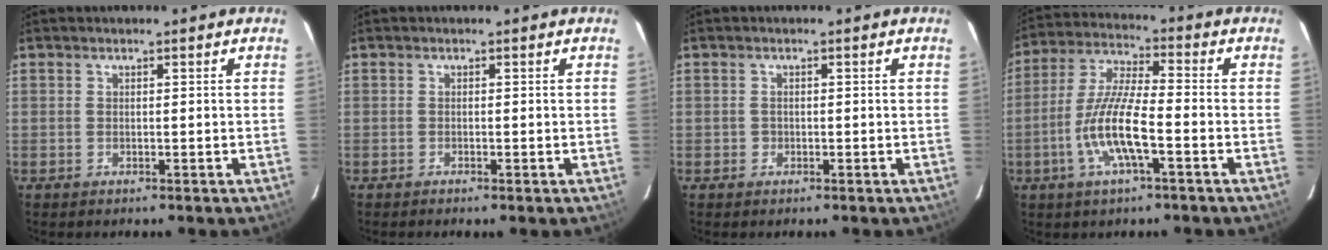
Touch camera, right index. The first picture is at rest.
{"total": 0.0}
{"total": 1.1, "force": [-0.4, 1.0, 0.1], "torque": [0.001, 0.001, -0.003]}
{"total": 11.5, "force": [-4.1, 2.2, 10.5], "torque": [-0.224, -0.004, -0.080]}